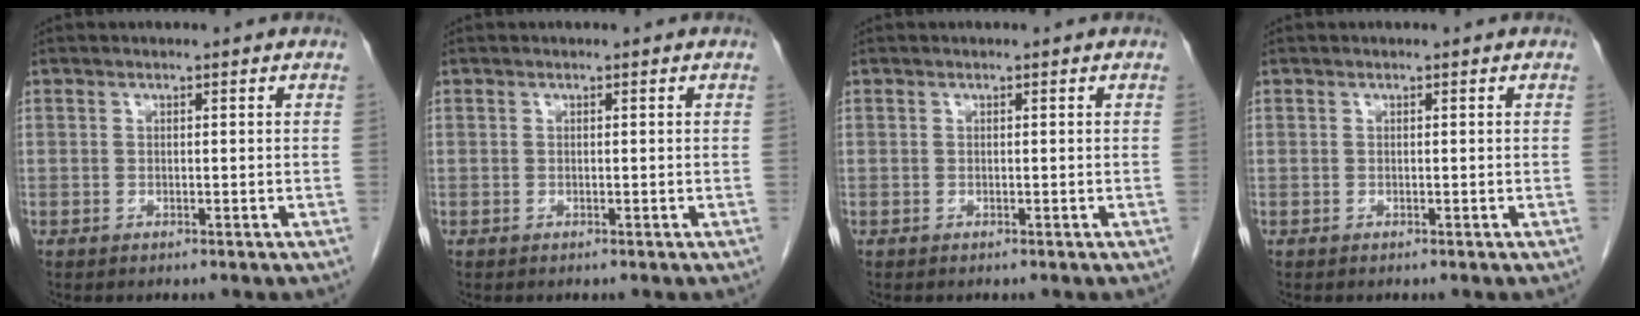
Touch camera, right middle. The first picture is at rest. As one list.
[{"total": 0.0}, {"total": 0.0}, {"total": 0.0}]